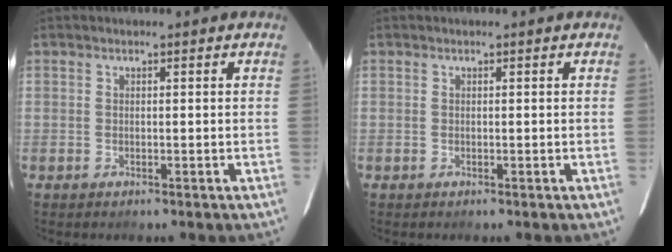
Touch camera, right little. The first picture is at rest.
{"total": 0.0}